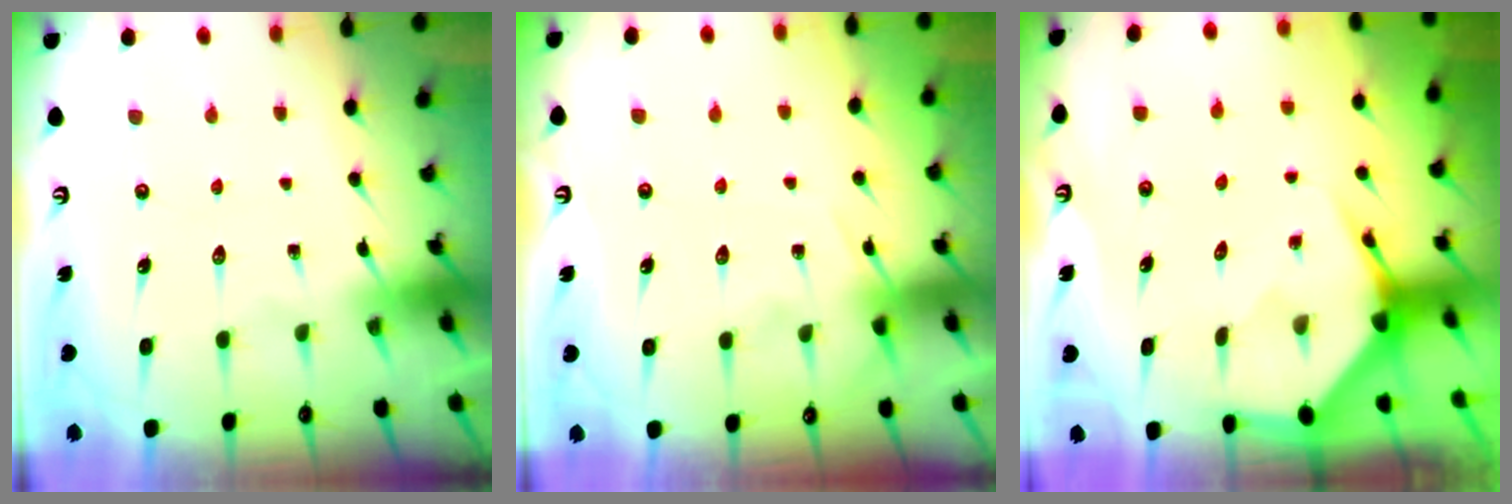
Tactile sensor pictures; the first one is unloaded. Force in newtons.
{"total": 6.0, "press": 5.9, "slide": 0.8}
{"total": 3.5, "press": 3.5, "slide": 0.3}